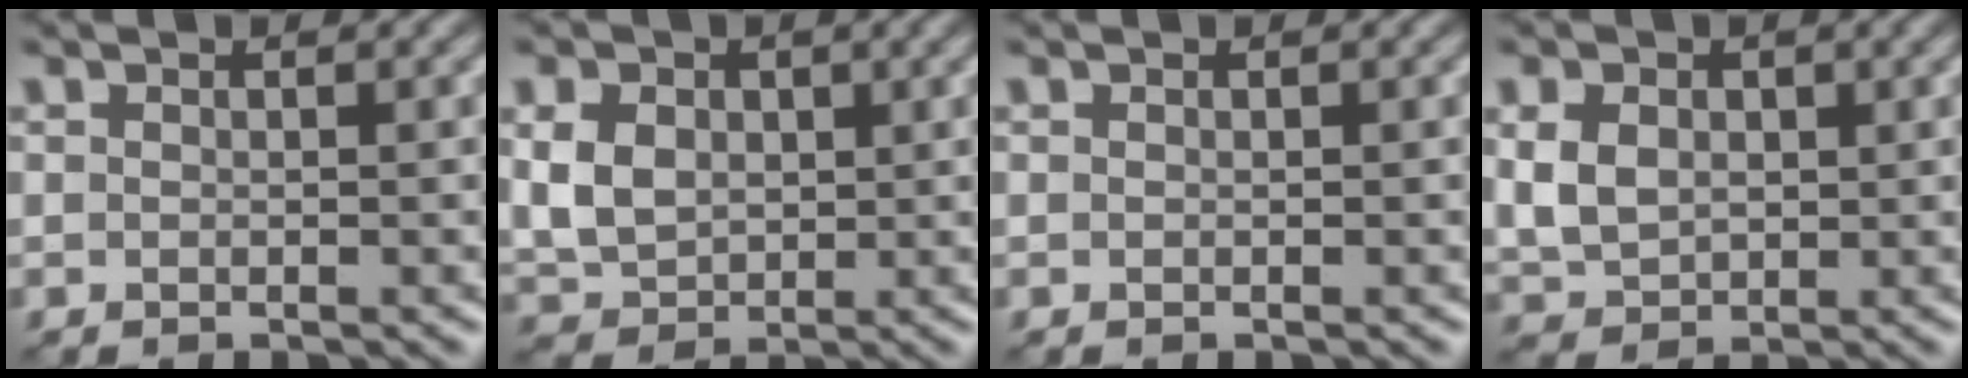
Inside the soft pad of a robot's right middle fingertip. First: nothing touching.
{"total": 4.7, "force": [0.8, 3.7, 2.8], "torque": [-0.070, -0.001, 0.015]}
{"total": 0.0}
{"total": 4.0, "force": [0.7, 3.1, 2.4], "torque": [-0.059, 0.000, 0.013]}